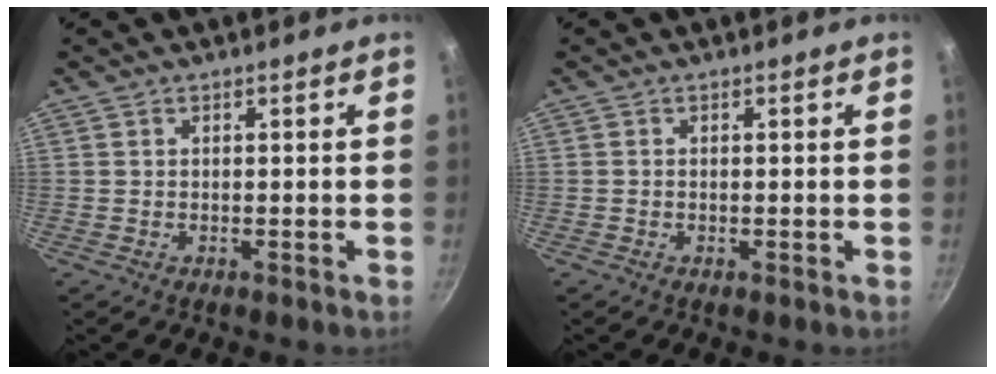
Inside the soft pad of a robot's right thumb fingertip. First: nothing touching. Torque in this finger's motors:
{"motor_torque": [0.09, -0.01, -0.39, 0.27, 0.00]}